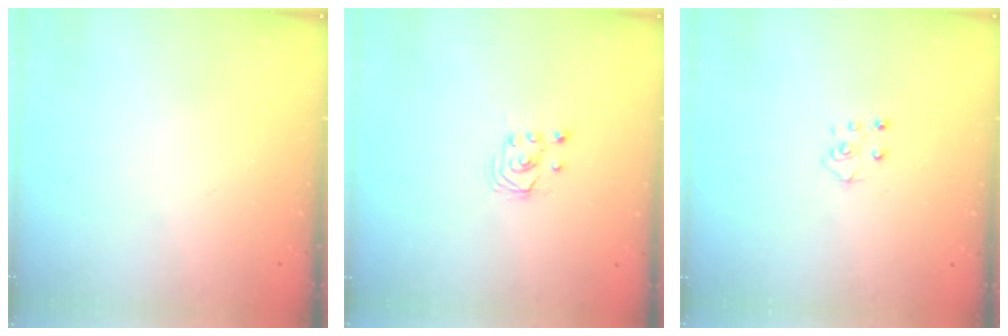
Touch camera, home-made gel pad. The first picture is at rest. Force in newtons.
{"total": 2.6, "press": 2.6, "slide": 0.3}
{"total": 5.4, "press": 5.3, "slide": 0.4}